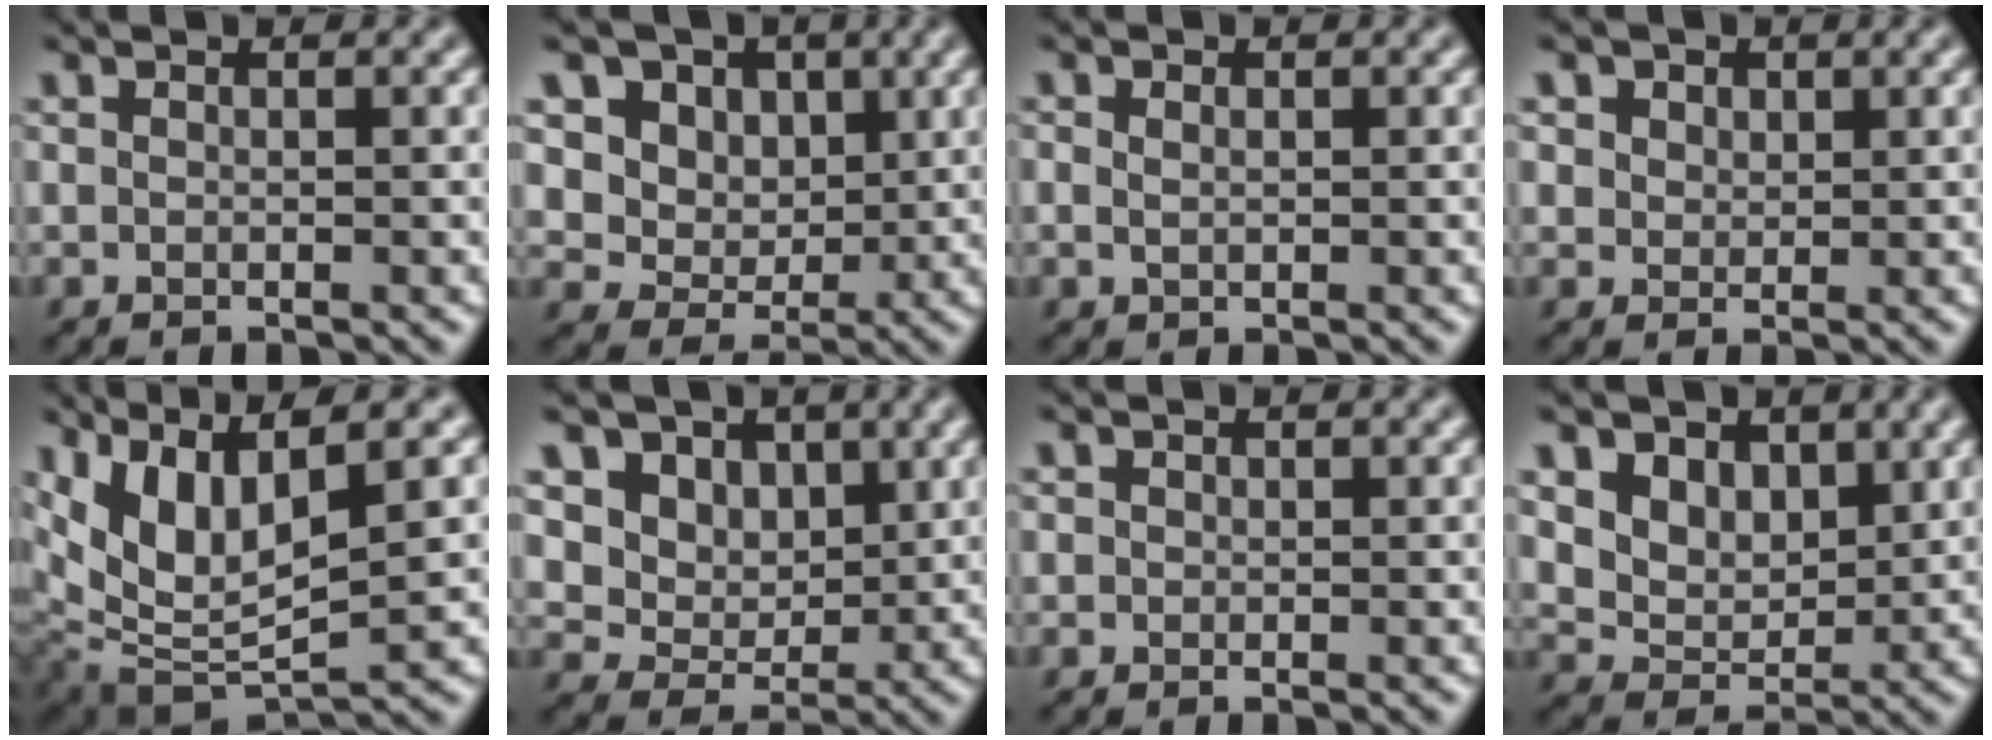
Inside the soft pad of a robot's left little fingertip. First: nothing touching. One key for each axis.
{"total": 10.5, "fx": 4.8, "fy": 7.7, "fz": 5.2, "tx": -0.103, "ty": 0.000, "tz": 0.080}
{"total": 1.6, "fx": 0.5, "fy": 1.2, "fz": 0.9, "tx": -0.020, "ty": 0.013, "tz": 0.001}
{"total": 4.7, "fx": 2.6, "fy": 3.4, "fz": 2.1, "tx": -0.055, "ty": 0.003, "tz": 0.038}
{"total": 7.2, "fx": 2.8, "fy": 2.4, "fz": 6.2, "tx": -0.137, "ty": 0.000, "tz": 0.055}
{"total": 7.9, "fx": 3.6, "fy": 5.8, "fz": 4.0, "tx": -0.091, "ty": -0.011, "tz": 0.067}
{"total": 0.6, "fx": 0.2, "fy": 0.6, "fz": 0.1, "tx": 0.001, "ty": -0.002, "tz": 0.003}
{"total": 6.1, "fx": 3.0, "fy": 4.3, "fz": 3.1, "tx": -0.084, "ty": -0.014, "tz": 0.064}